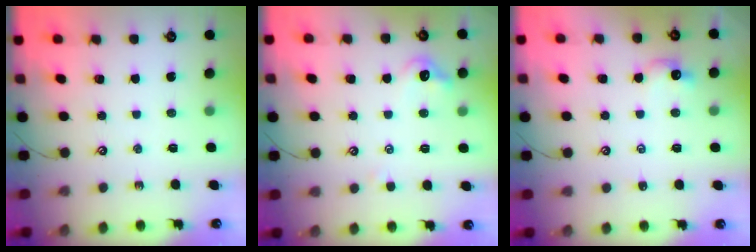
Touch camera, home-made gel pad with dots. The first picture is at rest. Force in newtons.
{"total": 1.3, "press": 1.1, "slide": 0.7}
{"total": 2.3, "press": 2.2, "slide": 0.5}